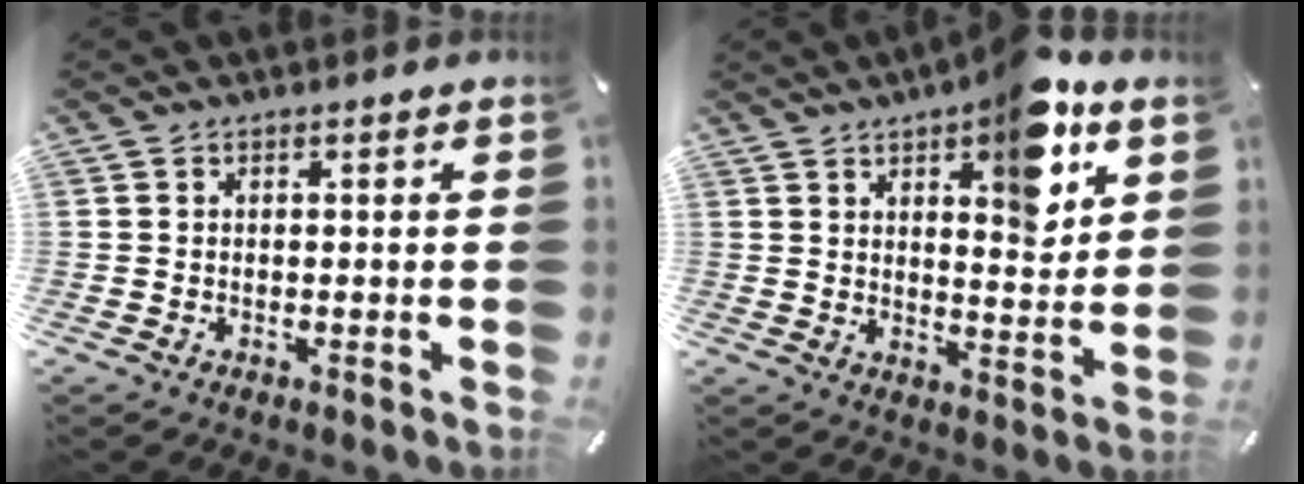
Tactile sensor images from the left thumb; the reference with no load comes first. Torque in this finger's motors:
{"motor_torque": [2.22, 2.24, 1.80, -0.97, 0.41]}